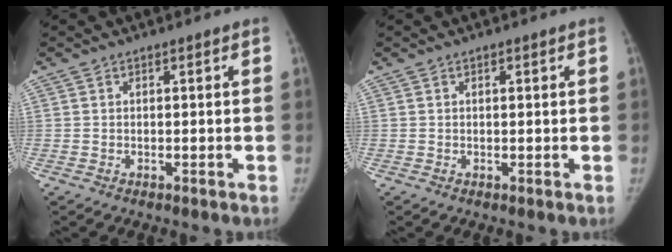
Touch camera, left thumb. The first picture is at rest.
{"total": 0.6, "force": [0.3, 0.3, 0.5], "torque": [-0.006, -0.001, 0.006]}